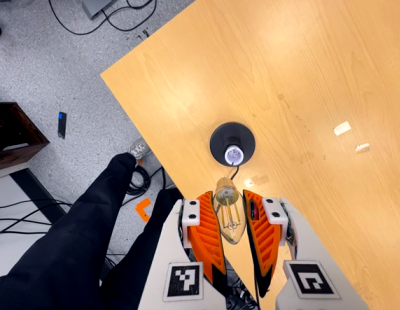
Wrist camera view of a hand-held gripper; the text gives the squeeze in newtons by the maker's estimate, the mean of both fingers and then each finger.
{"total": 21.0, "left": 25.0, "right": 17.0}